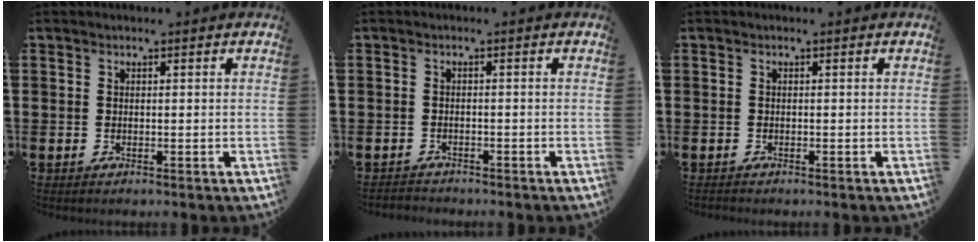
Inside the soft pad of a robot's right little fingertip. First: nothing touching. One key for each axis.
{"total": 1.0, "fx": -1.0, "fy": 0.1, "fz": -0.1, "tx": -0.001, "ty": 0.002, "tz": -0.021}
{"total": 0.0}